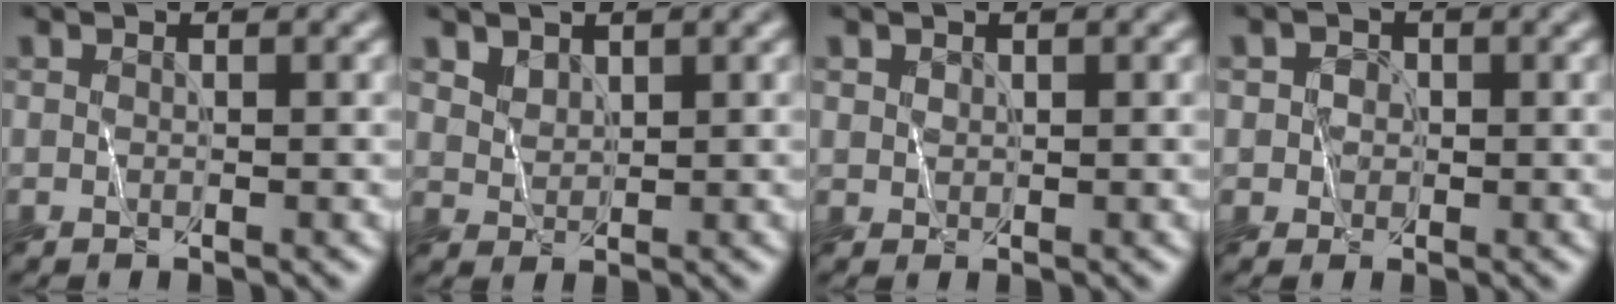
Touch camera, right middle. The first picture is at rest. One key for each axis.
{"total": 1.8, "fx": 1.6, "fy": 0.8, "fz": 0.1, "tx": -0.009, "ty": -0.010, "tz": 0.043}
{"total": 0.9, "fx": 0.7, "fy": 0.5, "fz": -0.2, "tx": 0.008, "ty": -0.001, "tz": 0.013}
{"total": 1.8, "fx": 0.5, "fy": 1.7, "fz": 0.2, "tx": 0.021, "ty": 0.007, "tz": -0.003}